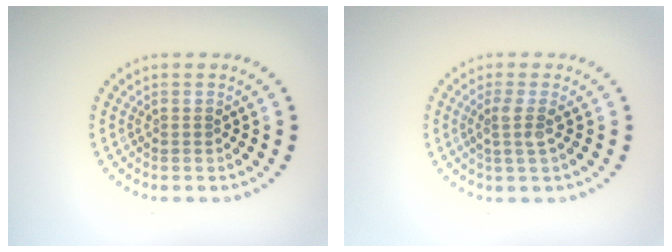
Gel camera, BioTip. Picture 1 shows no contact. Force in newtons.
{"total": 1.7, "press": 1.2, "slide": 1.2}